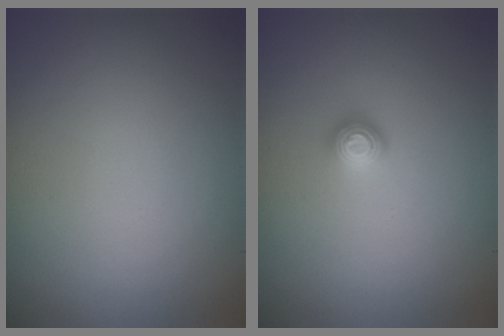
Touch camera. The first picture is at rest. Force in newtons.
{"total": 1.0, "press": 1.0, "slide": 0.1}